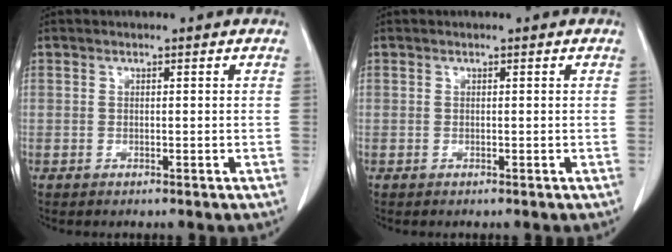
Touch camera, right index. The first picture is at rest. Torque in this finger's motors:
{"motor_torque": [0.00, 0.00, 0.00, 0.00]}